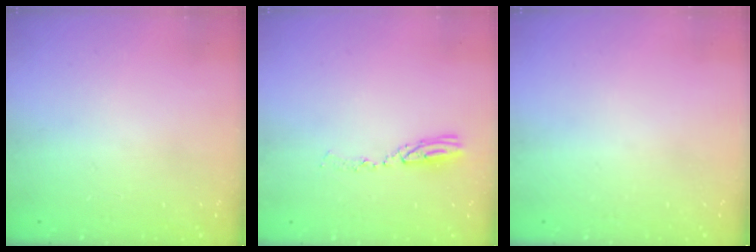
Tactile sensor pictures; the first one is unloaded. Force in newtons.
{"total": 6.5, "press": 6.5, "slide": 0.7}
{"total": 0.0}